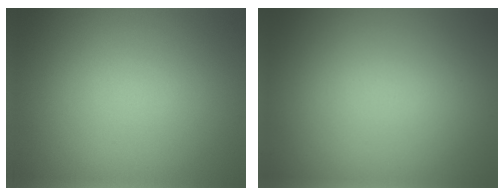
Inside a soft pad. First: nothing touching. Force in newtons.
{"total": 0.0}